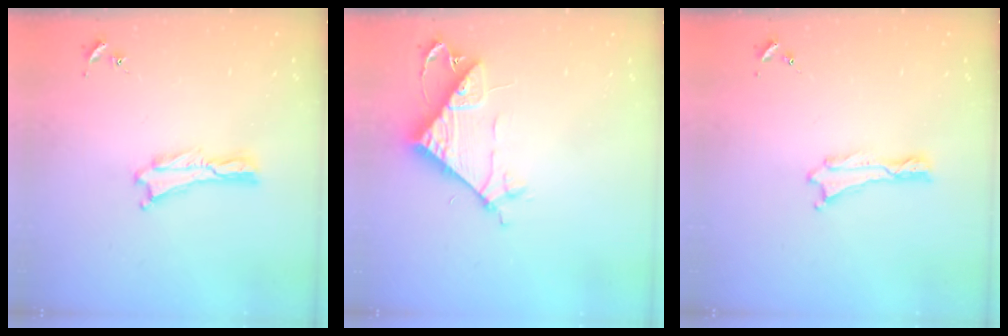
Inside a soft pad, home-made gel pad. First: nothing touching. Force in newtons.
{"total": 7.8, "press": 7.8, "slide": 0.7}
{"total": 0.0}